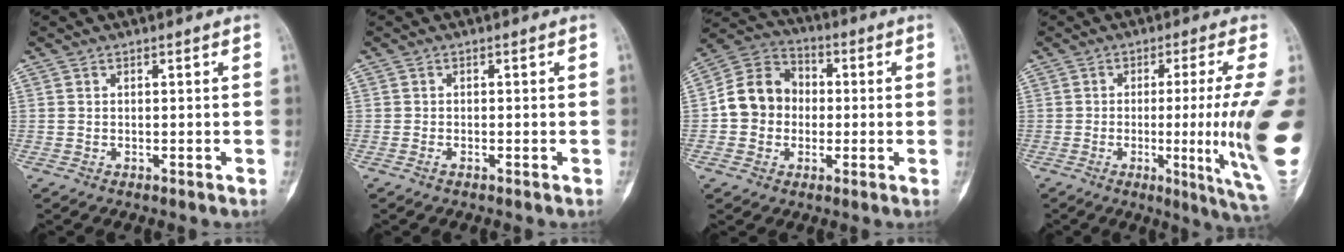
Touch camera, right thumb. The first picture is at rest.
{"total": 0.6, "force": [-0.4, 0.2, 0.3], "torque": [-0.008, 0.000, -0.009]}
{"total": 11.2, "force": [-0.6, 9.8, 5.4], "torque": [-0.074, 0.033, -0.023]}
{"total": 16.8, "force": [-0.6, 0.2, 16.8], "torque": [-0.227, -0.022, -0.004]}